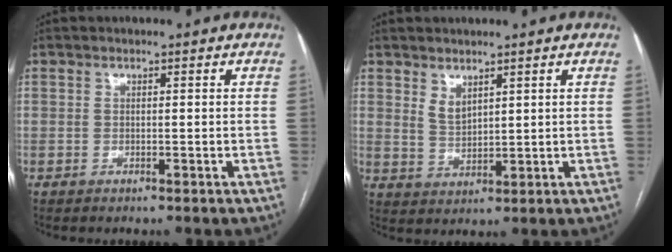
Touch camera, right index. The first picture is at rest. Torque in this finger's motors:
{"motor_torque": [0.64, 0.32, 0.34, 0.09]}